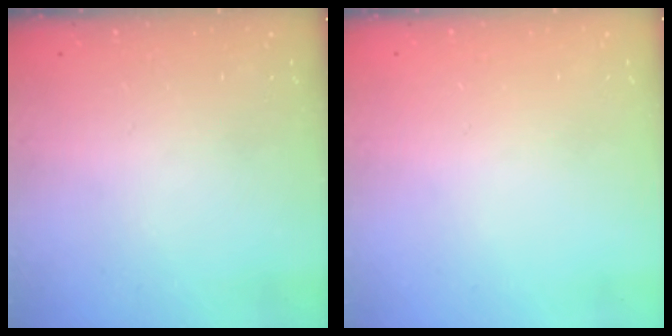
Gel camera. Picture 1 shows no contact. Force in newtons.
{"total": 0.6, "press": 0.6, "slide": 0.2}